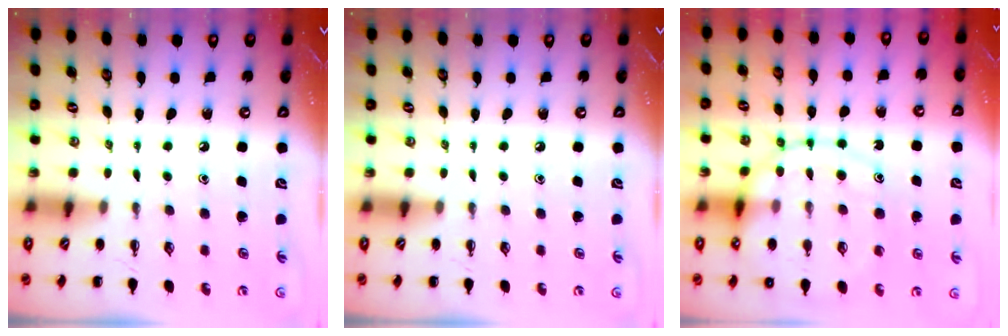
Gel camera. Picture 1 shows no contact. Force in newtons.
{"total": 0.0}
{"total": 16.1, "press": 16.0, "slide": 2.5}